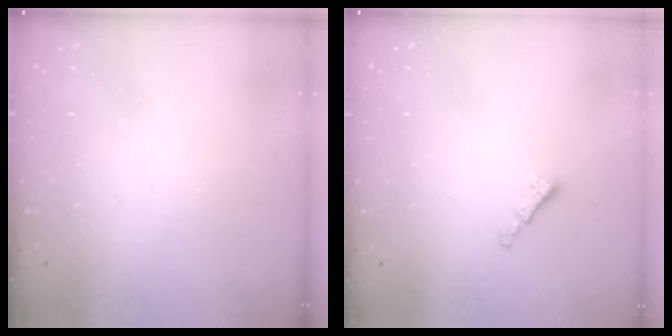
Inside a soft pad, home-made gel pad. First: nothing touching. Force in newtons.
{"total": 1.2, "press": 1.1, "slide": 0.5}